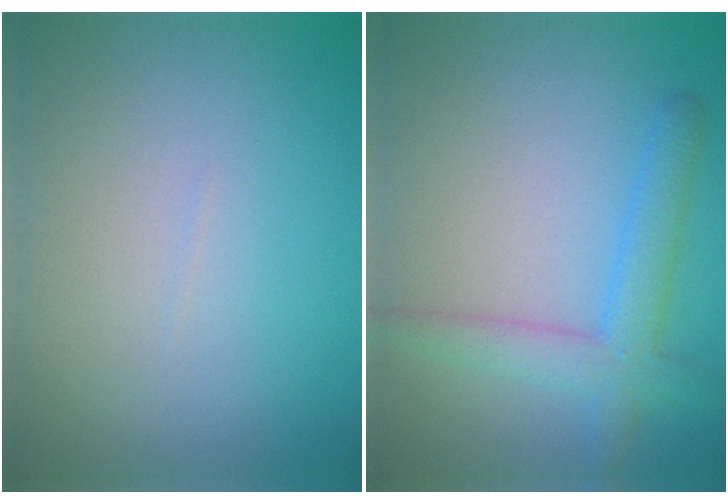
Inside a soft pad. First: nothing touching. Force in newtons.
{"total": 3.9, "press": 3.9, "slide": 0.1}